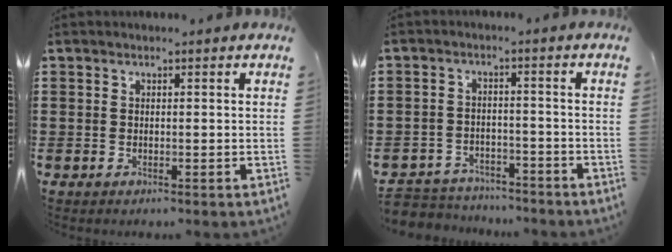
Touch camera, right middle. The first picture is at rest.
{"total": 4.2, "force": [-4.1, 0.9, -0.2], "torque": [-0.011, 0.001, -0.089]}